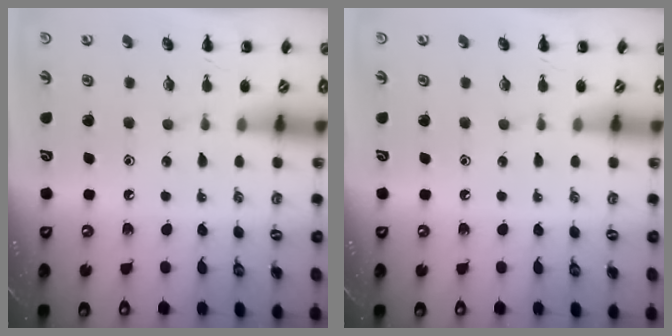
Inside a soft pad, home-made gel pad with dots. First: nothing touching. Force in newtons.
{"total": 0.0}